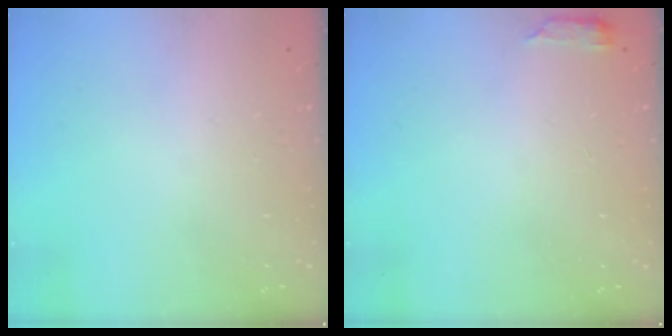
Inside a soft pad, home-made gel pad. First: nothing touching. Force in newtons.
{"total": 2.9, "press": 2.9, "slide": 0.5}